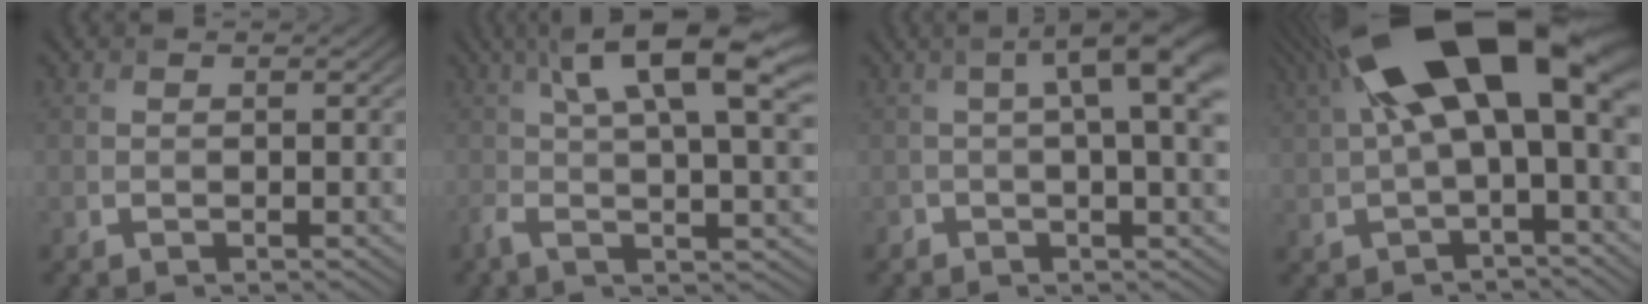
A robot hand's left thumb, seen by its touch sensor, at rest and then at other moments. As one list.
[{"total": 11.8, "force": [2.7, 3.1, 11.0], "torque": [-0.188, 0.005, 0.050]}, {"total": 7.7, "force": [1.0, 2.3, 7.3], "torque": [-0.093, 0.011, 0.017]}, {"total": 18.0, "force": [5.7, 7.0, 15.6], "torque": [-0.280, 0.029, 0.101]}]